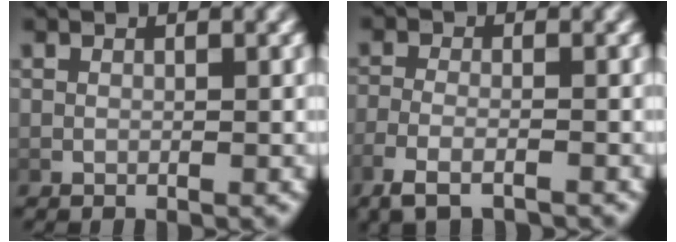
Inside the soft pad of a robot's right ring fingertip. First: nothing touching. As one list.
[{"total": 3.4, "force": [-2.4, 1.1, 2.1], "torque": [-0.054, -0.010, -0.034]}]